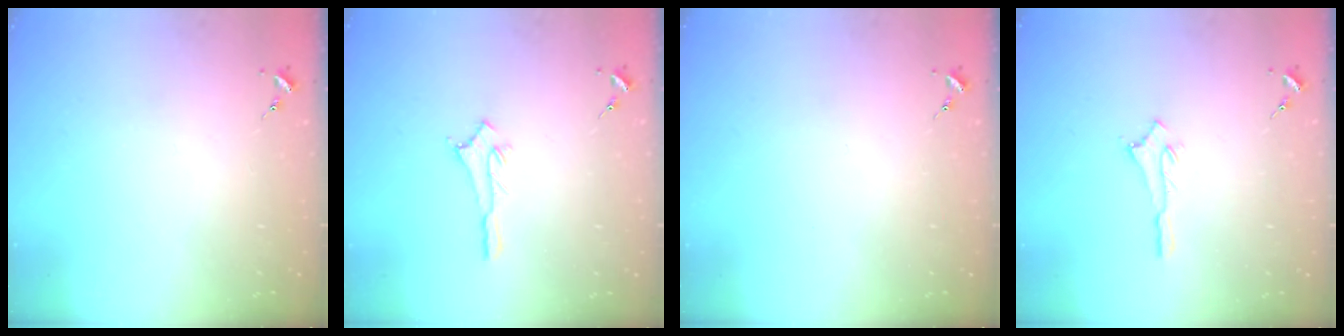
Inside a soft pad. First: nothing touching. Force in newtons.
{"total": 3.0, "press": 2.9, "slide": 0.3}
{"total": 0.0}
{"total": 2.7, "press": 2.7, "slide": 0.2}